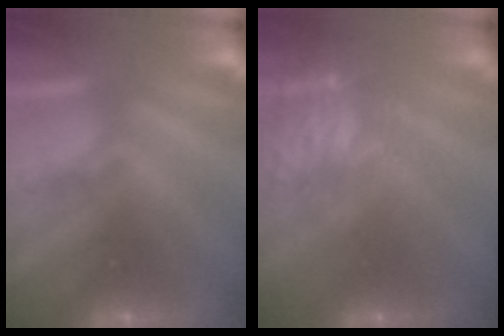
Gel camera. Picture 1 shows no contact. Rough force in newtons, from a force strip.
{"total": 7.6}